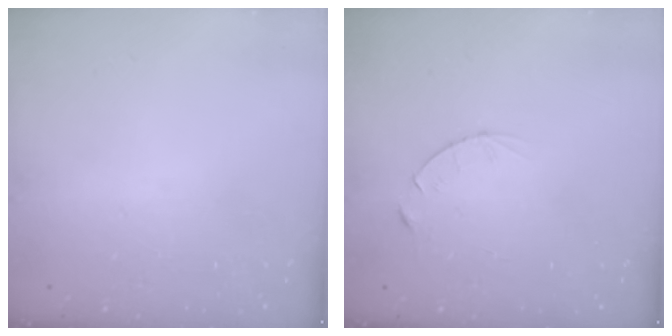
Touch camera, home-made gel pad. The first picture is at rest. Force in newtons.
{"total": 4.1, "press": 4.0, "slide": 0.4}